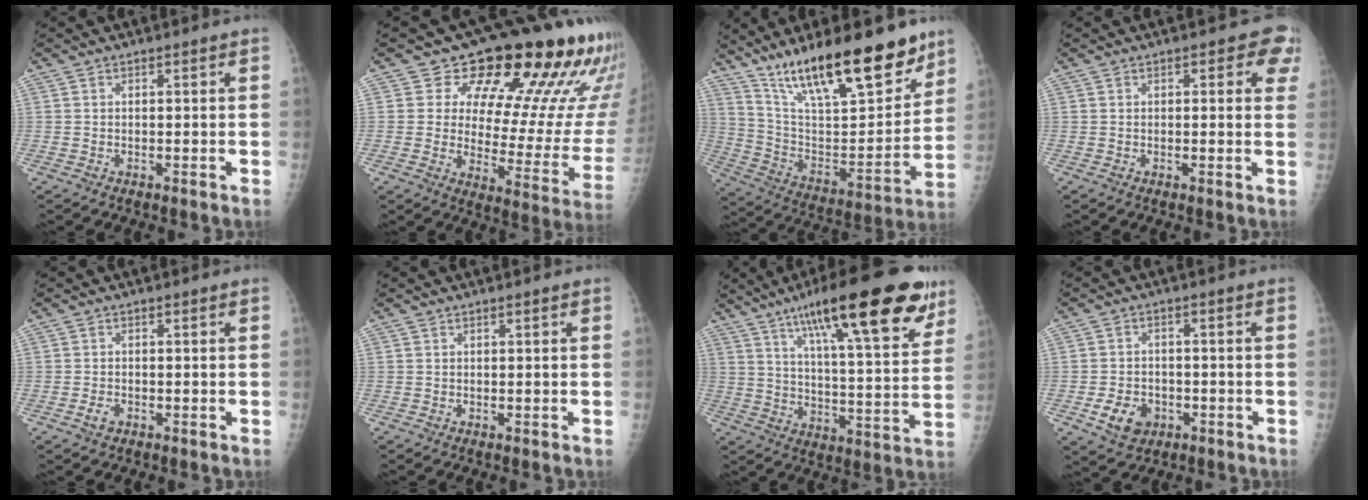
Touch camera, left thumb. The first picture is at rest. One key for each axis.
{"total": 22.2, "fx": 15.7, "fy": 9.0, "fz": 12.8, "tx": -0.114, "ty": -0.089, "tz": 0.192}
{"total": 26.3, "fx": 18.2, "fy": 7.8, "fz": 17.3, "tx": -0.248, "ty": -0.069, "tz": 0.313}
{"total": 5.0, "fx": 2.3, "fy": 2.7, "fz": 3.5, "tx": 0.003, "ty": -0.003, "tz": 0.015}
{"total": 1.8, "fx": -0.9, "fy": 1.2, "fz": 1.0, "tx": -0.019, "ty": 0.002, "tz": -0.017}
{"total": 0.0}
{"total": 25.7, "fx": 15.0, "fy": 6.2, "fz": 19.9, "tx": -0.278, "ty": -0.032, "tz": 0.227}
{"total": 6.6, "fx": -2.5, "fy": 5.1, "fz": 3.4, "tx": -0.044, "ty": 0.010, "tz": -0.035}